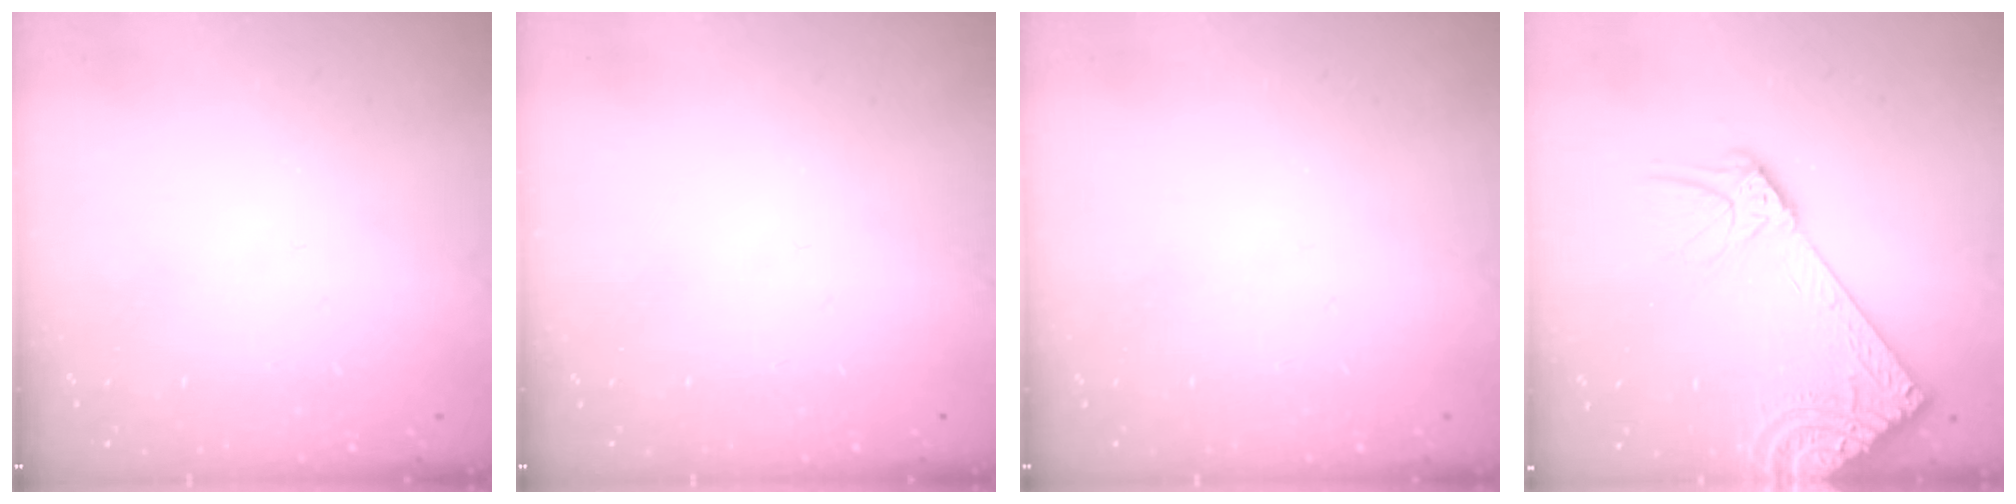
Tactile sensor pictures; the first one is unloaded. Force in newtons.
{"total": 0.0}
{"total": 0.0}
{"total": 15.8, "press": 15.4, "slide": 3.6}